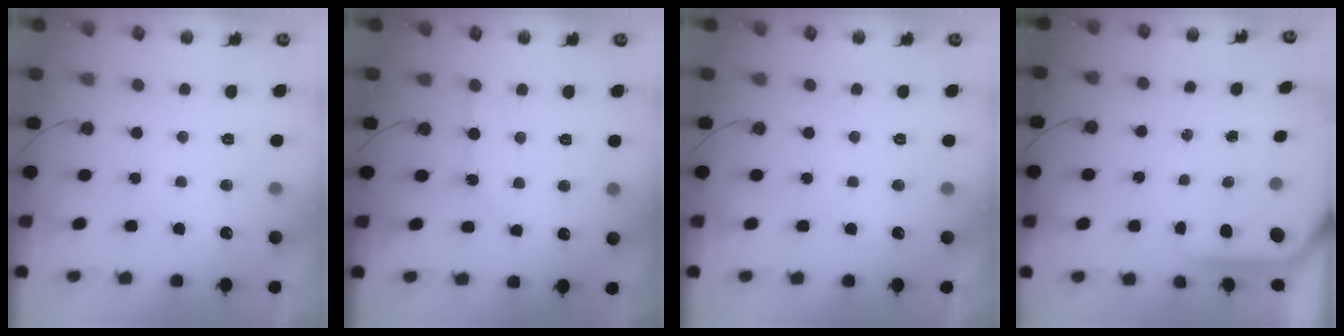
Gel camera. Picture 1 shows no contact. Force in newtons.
{"total": 1.9, "press": 1.8, "slide": 0.4}
{"total": 0.0}
{"total": 6.2, "press": 6.2, "slide": 0.4}